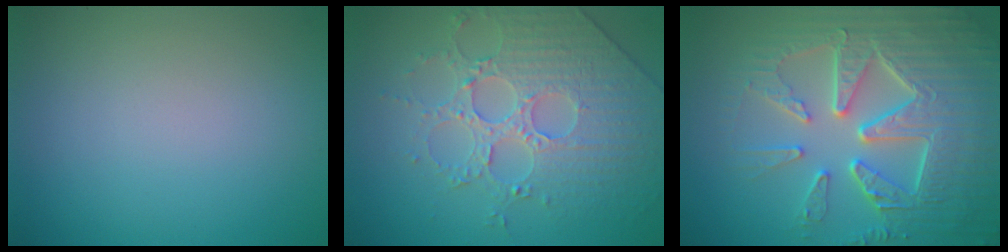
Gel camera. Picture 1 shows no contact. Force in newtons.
{"total": 4.5, "press": 4.5, "slide": 0.7}
{"total": 8.9, "press": 6.5, "slide": 6.1}